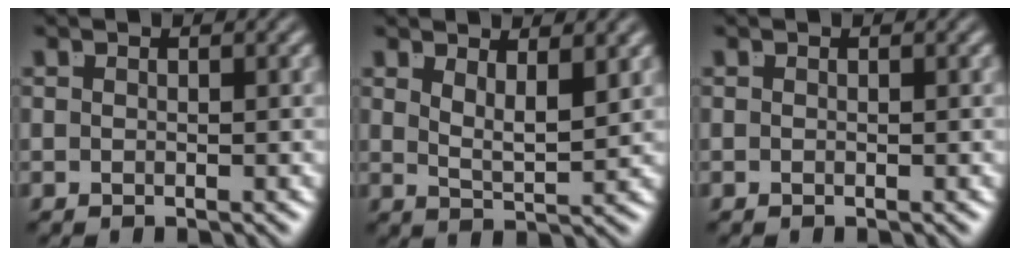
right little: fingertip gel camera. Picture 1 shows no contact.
{"total": 2.6, "force": [1.7, 0.0, 1.9], "torque": [-0.035, -0.011, 0.033]}
{"total": 0.0}